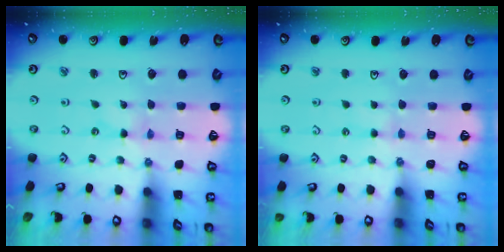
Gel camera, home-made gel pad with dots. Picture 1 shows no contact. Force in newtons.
{"total": 2.1, "press": 2.0, "slide": 0.4}